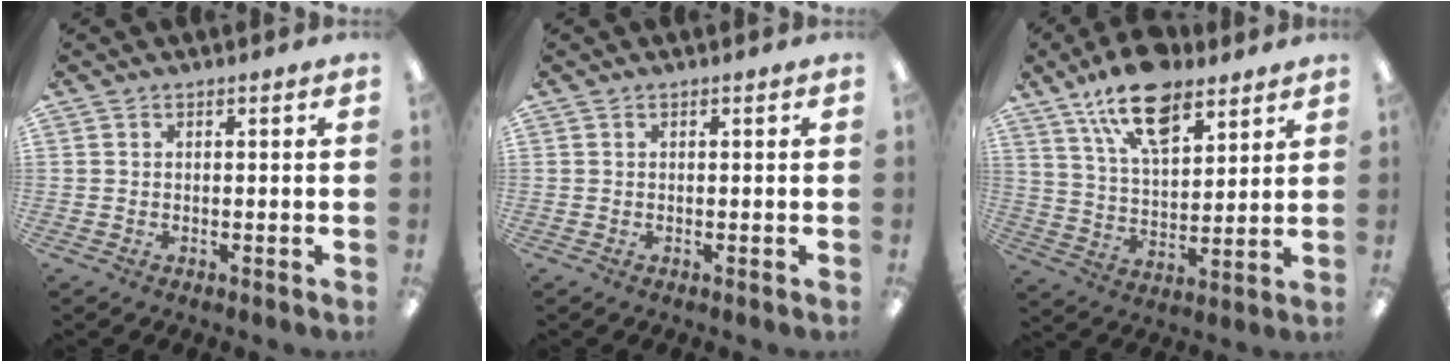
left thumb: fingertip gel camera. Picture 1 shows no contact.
{"total": 0.0}
{"total": 15.7, "force": [10.5, 7.4, 9.0], "torque": [-0.159, -0.042, 0.188]}